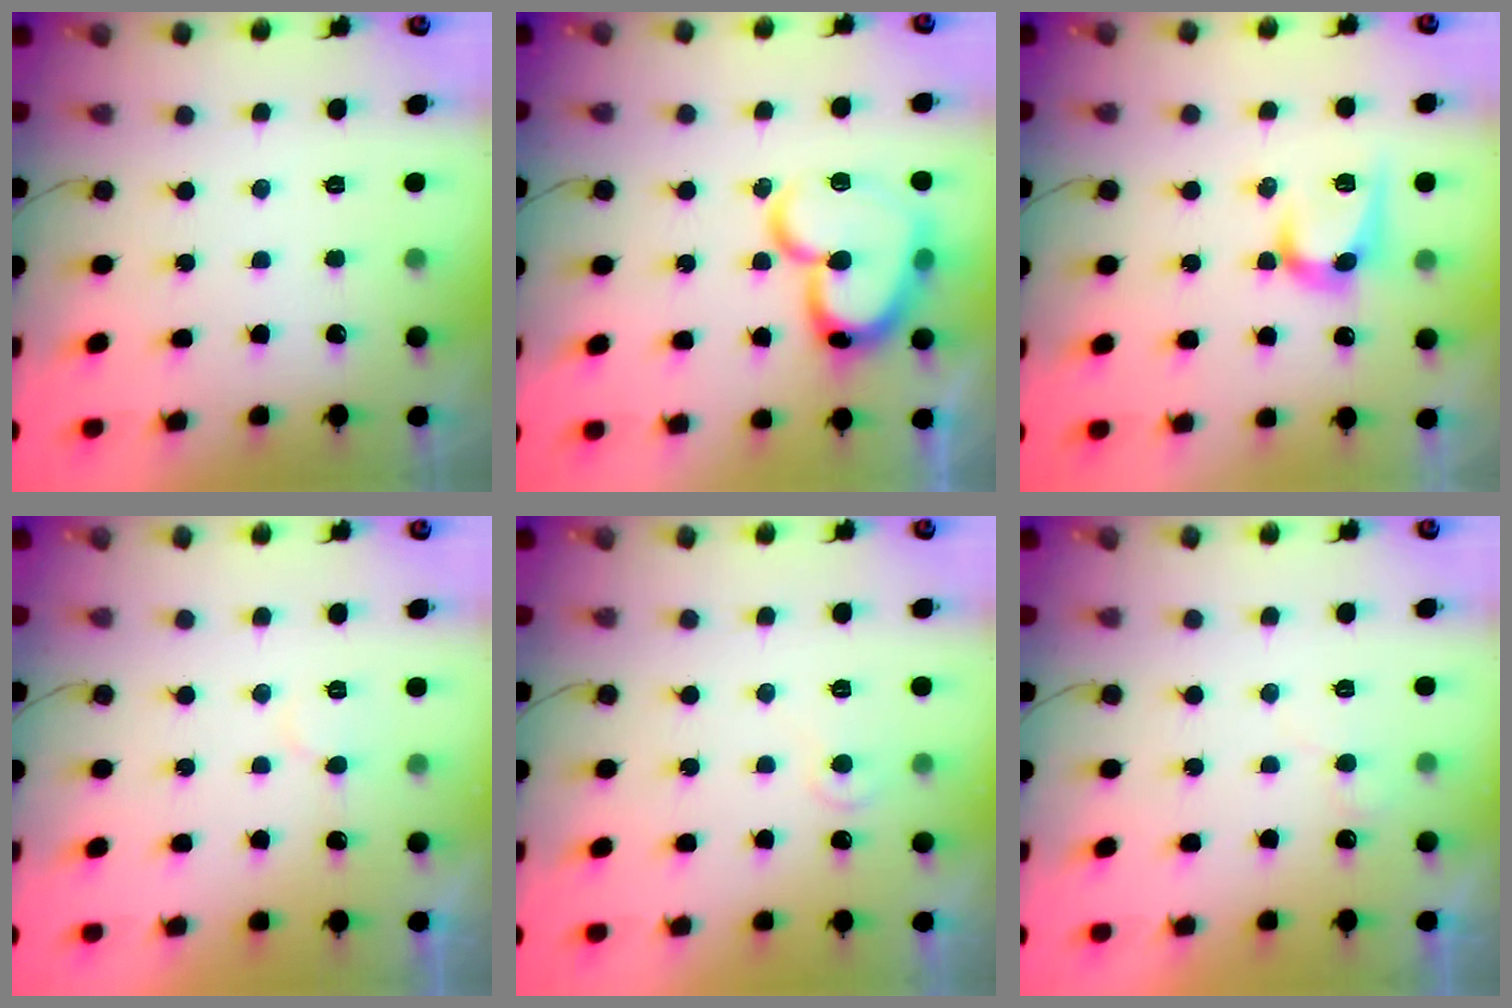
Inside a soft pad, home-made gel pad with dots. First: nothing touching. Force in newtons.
{"total": 20.0, "press": 19.9, "slide": 2.4}
{"total": 10.2, "press": 10.2, "slide": 0.5}
{"total": 3.3, "press": 3.3, "slide": 0.3}
{"total": 5.3, "press": 5.2, "slide": 0.6}
{"total": 6.5, "press": 6.5, "slide": 0.5}